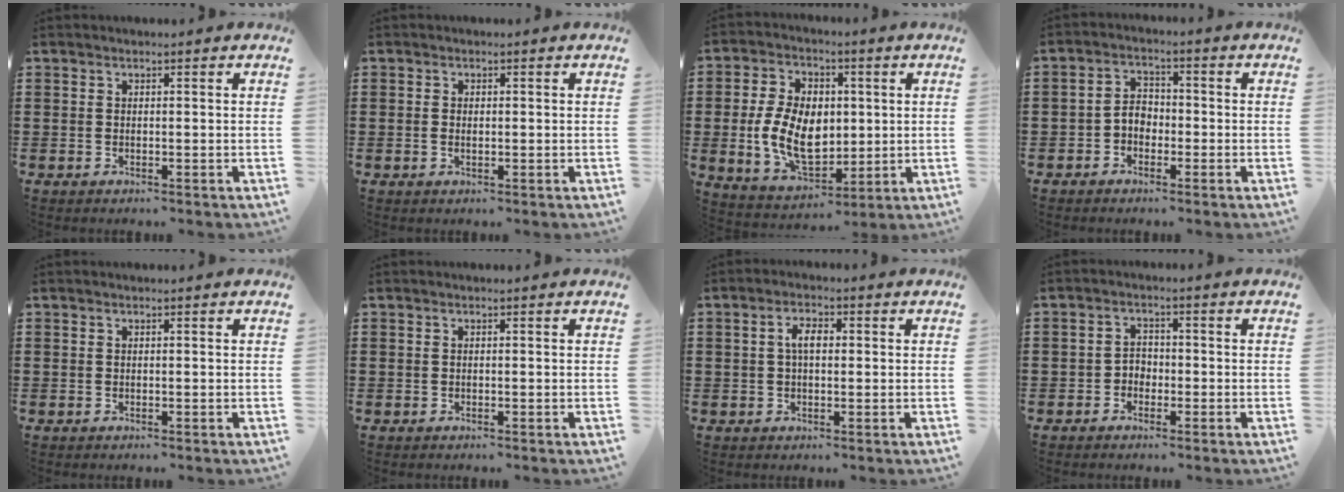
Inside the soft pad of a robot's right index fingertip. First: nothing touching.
{"total": 1.0, "force": [-0.1, 0.5, 0.9], "torque": [-0.017, 0.003, -0.003]}
{"total": 11.2, "force": [-0.4, 7.5, 8.3], "torque": [-0.179, 0.011, -0.008]}
{"total": 3.1, "force": [-1.5, 2.2, 1.5], "torque": [-0.041, 0.007, -0.035]}
{"total": 0.0}
{"total": 0.0}
{"total": 3.1, "force": [0.3, 1.4, 2.7], "torque": [-0.054, 0.009, 0.002]}
{"total": 2.0, "force": [-1.3, 1.4, 0.6], "torque": [-0.017, 0.006, -0.030]}